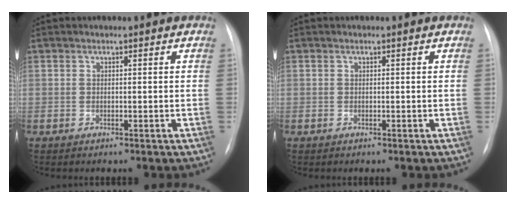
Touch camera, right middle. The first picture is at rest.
{"total": 0.0}